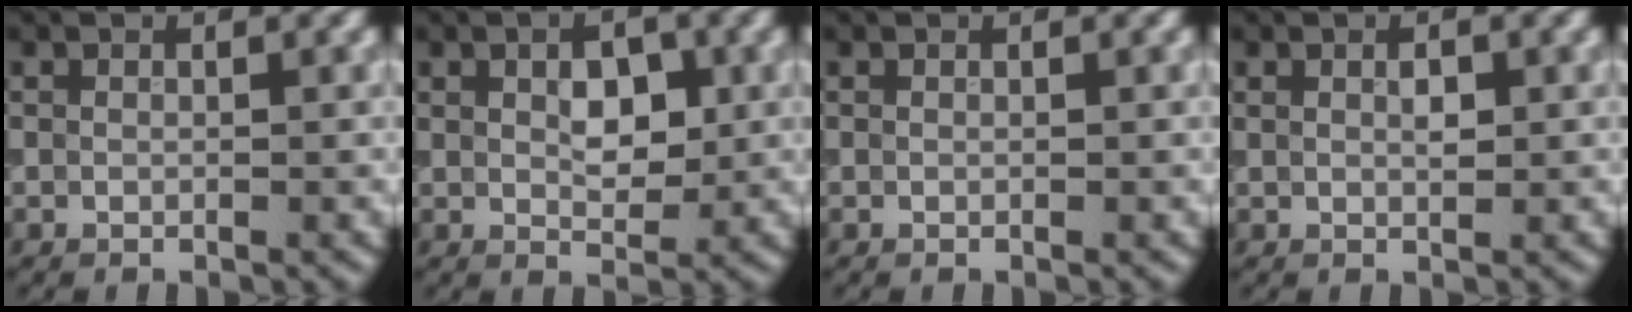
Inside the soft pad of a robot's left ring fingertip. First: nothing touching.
{"total": 3.3, "force": [0.7, 1.9, 2.6], "torque": [-0.041, 0.001, 0.013]}
{"total": 0.0}
{"total": 1.1, "force": [0.3, 0.5, 0.9], "torque": [-0.017, 0.001, 0.007]}